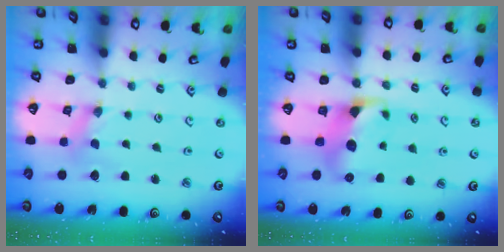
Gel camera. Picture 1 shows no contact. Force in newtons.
{"total": 8.1, "press": 8.1, "slide": 1.0}